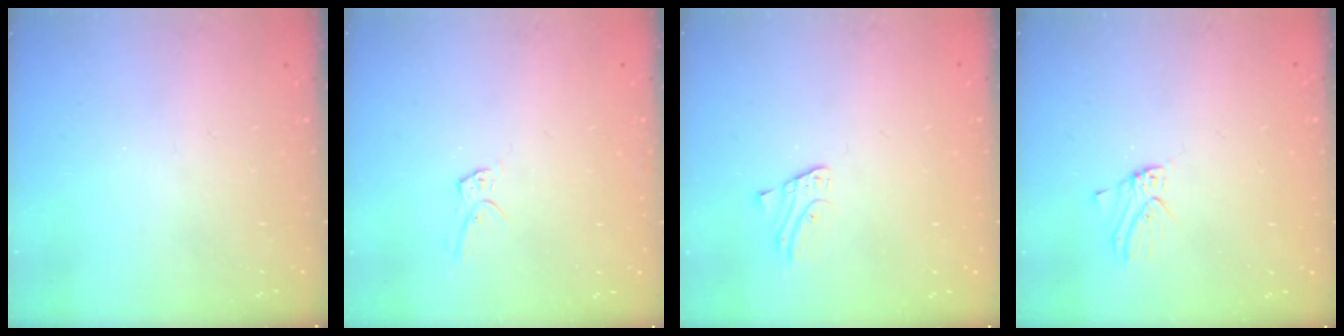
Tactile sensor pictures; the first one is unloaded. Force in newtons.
{"total": 4.3, "press": 4.3, "slide": 0.1}
{"total": 1.4, "press": 1.4, "slide": 0.1}
{"total": 1.4, "press": 1.4, "slide": 0.1}